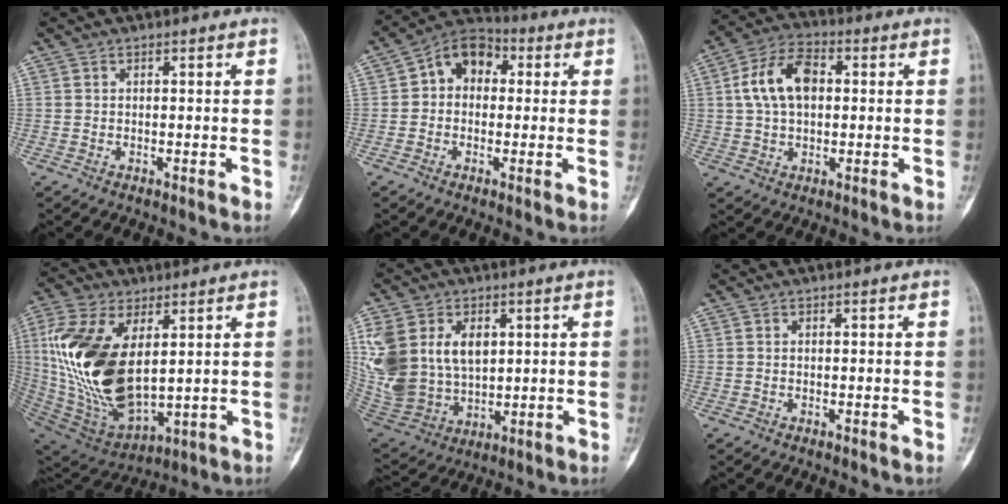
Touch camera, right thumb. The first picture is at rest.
{"total": 9.0, "force": [1.3, 6.8, 5.7], "torque": [-0.059, 0.029, 0.006]}
{"total": 10.9, "force": [1.6, 6.8, 8.4], "torque": [-0.153, 0.022, 0.025]}
{"total": 22.9, "force": [4.0, 12.4, 18.9], "torque": [-0.382, -0.025, 0.087]}
{"total": 21.2, "force": [5.0, 15.2, 13.9], "torque": [-0.309, -0.002, 0.120]}
{"total": 0.0}